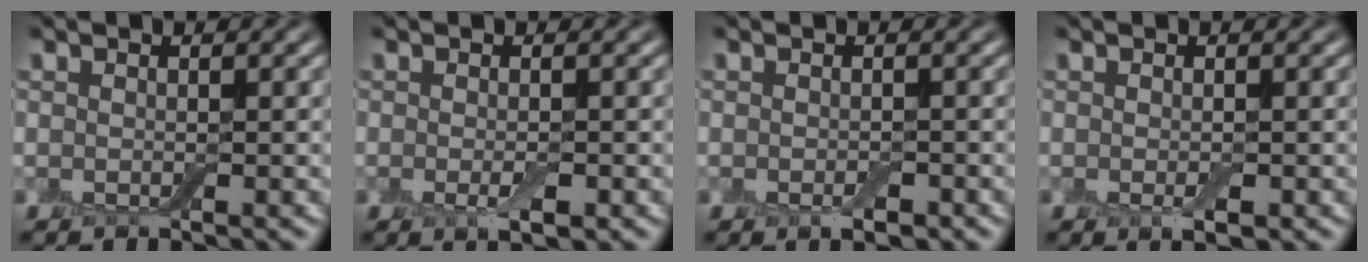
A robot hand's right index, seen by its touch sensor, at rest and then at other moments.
{"total": 1.4, "force": [-0.4, 0.4, 1.3], "torque": [-0.021, -0.007, -0.004]}
{"total": 1.0, "force": [-0.6, 0.3, 0.7], "torque": [-0.011, -0.004, -0.007]}
{"total": 1.0, "force": [-0.2, 0.2, 0.9], "torque": [-0.013, -0.005, -0.002]}